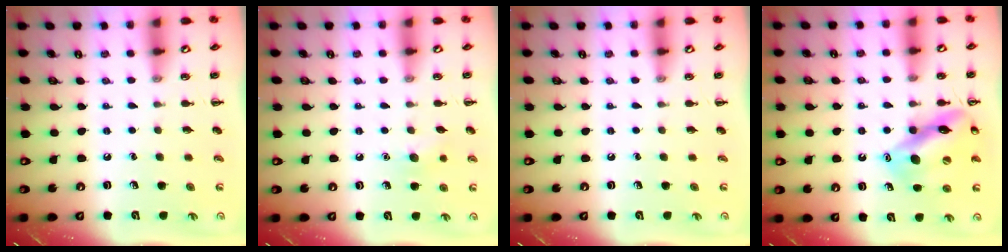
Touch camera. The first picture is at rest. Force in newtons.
{"total": 7.2, "press": 6.9, "slide": 2.1}
{"total": 0.0}
{"total": 14.7, "press": 14.6, "slide": 1.9}